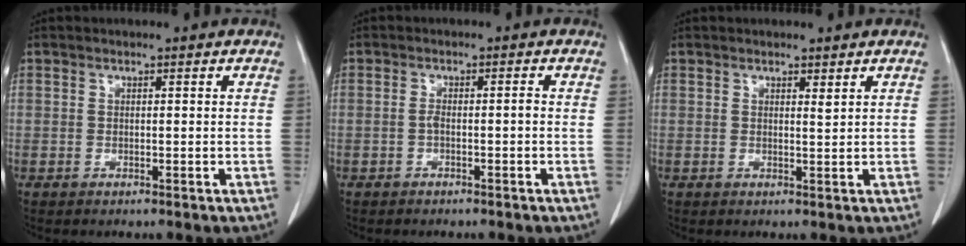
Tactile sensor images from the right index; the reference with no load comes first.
{"total": 1.7, "force": [-0.5, 0.3, 1.5], "torque": [-0.026, 0.002, -0.009]}
{"total": 0.8, "force": [0.6, 0.1, 0.5], "torque": [-0.012, -0.007, 0.011]}